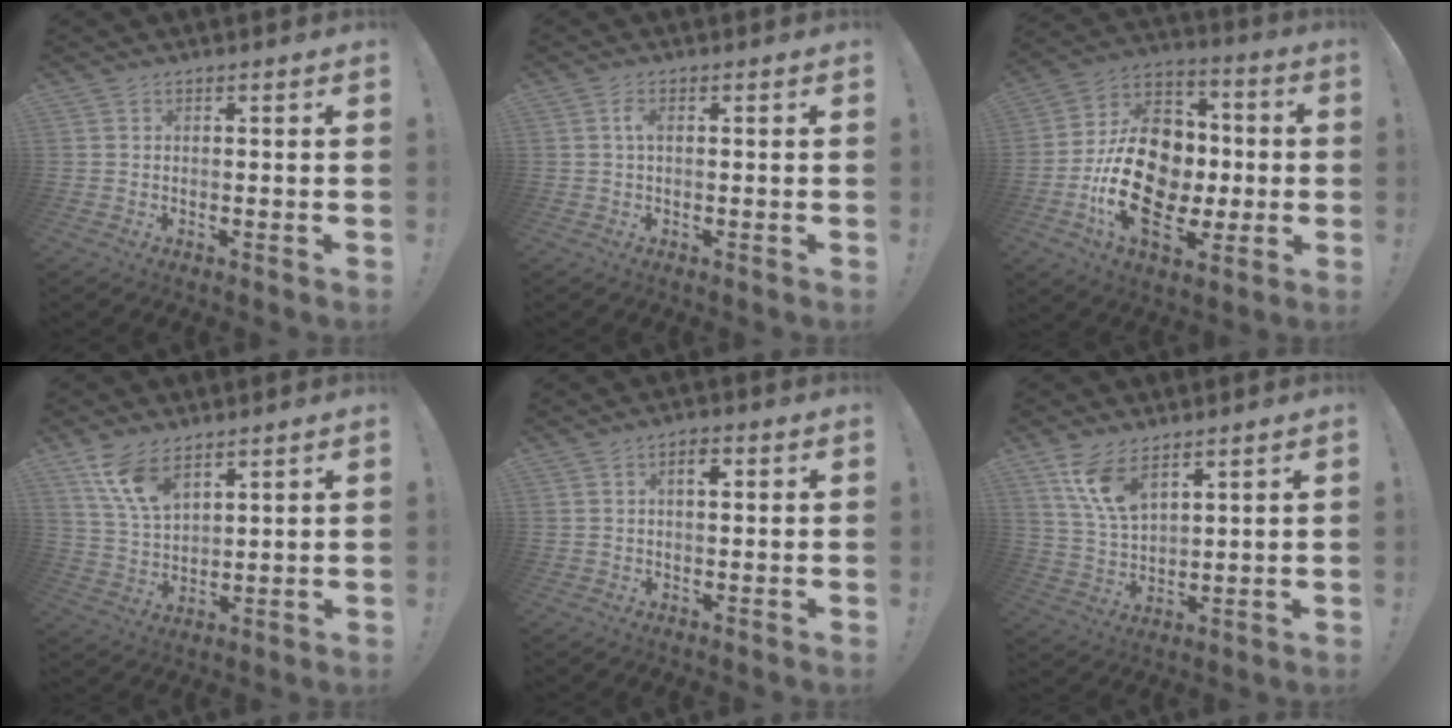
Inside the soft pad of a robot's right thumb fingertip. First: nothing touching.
{"total": 2.3, "force": [0.3, 1.0, 2.1], "torque": [-0.041, 0.006, 0.004]}
{"total": 23.5, "force": [-4.4, 16.7, 15.9], "torque": [-0.290, 0.036, -0.051]}
{"total": 10.6, "force": [7.1, 4.9, 6.2], "torque": [-0.121, -0.031, 0.138]}
{"total": 3.0, "force": [0.8, 1.9, 2.2], "torque": [-0.023, 0.001, 0.008]}
{"total": 10.5, "force": [7.0, 4.4, 6.5], "torque": [-0.132, -0.033, 0.132]}